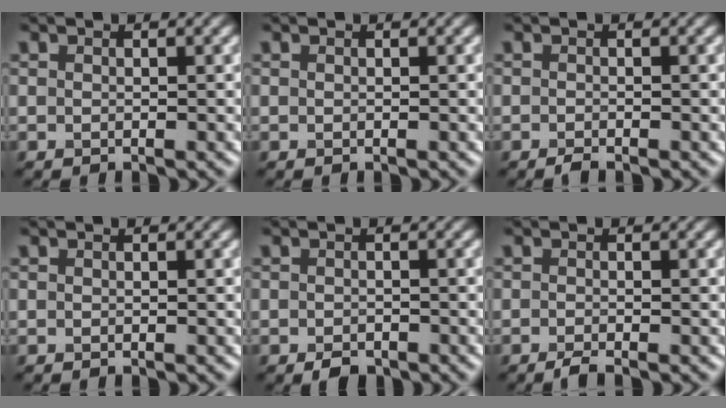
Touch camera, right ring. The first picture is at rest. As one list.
[{"total": 0.0}, {"total": 0.7, "force": [-0.6, 0.1, 0.4], "torque": [-0.007, 0.001, -0.013]}, {"total": 0.0}, {"total": 1.8, "force": [-1.3, 0.9, 0.8], "torque": [-0.013, -0.003, -0.023]}, {"total": 1.1, "force": [-0.9, 0.2, 0.7], "torque": [-0.015, -0.001, -0.019]}]